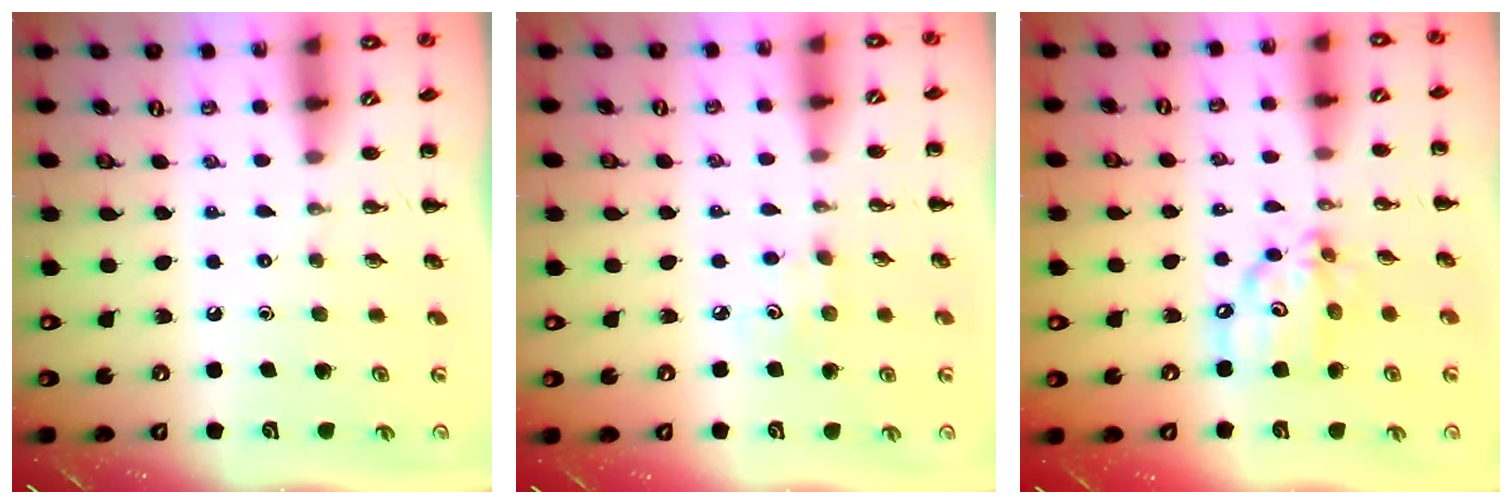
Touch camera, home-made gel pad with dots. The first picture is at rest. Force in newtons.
{"total": 3.7, "press": 3.6, "slide": 0.9}
{"total": 11.1, "press": 10.9, "slide": 2.1}